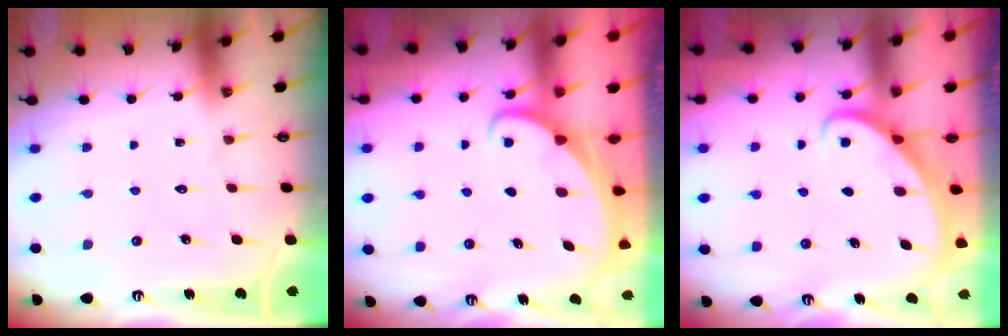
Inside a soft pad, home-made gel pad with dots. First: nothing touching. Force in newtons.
{"total": 1.6, "press": 1.6, "slide": 0.1}
{"total": 2.8, "press": 2.8, "slide": 0.2}